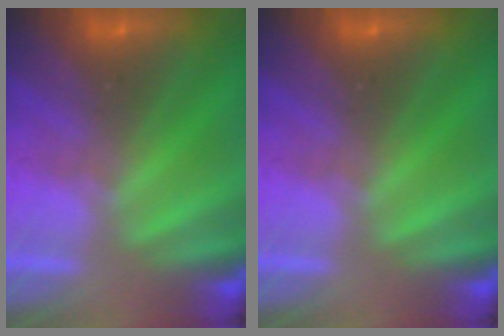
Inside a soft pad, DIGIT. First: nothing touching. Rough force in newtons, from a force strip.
{"total": 0.0}